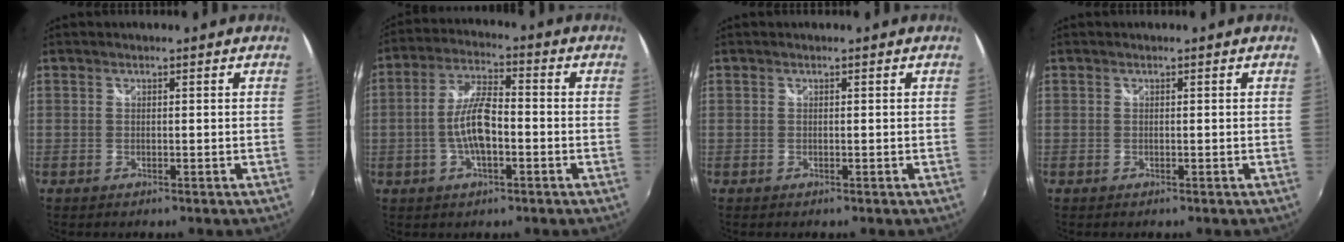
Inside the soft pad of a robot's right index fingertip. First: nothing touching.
{"total": 8.7, "force": [-2.2, 2.9, 7.9], "torque": [-0.159, 0.008, -0.041]}
{"total": 0.0}
{"total": 0.0}